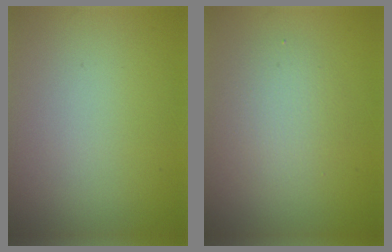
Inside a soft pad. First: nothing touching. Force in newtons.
{"total": 2.8, "press": 2.8, "slide": 0.2}